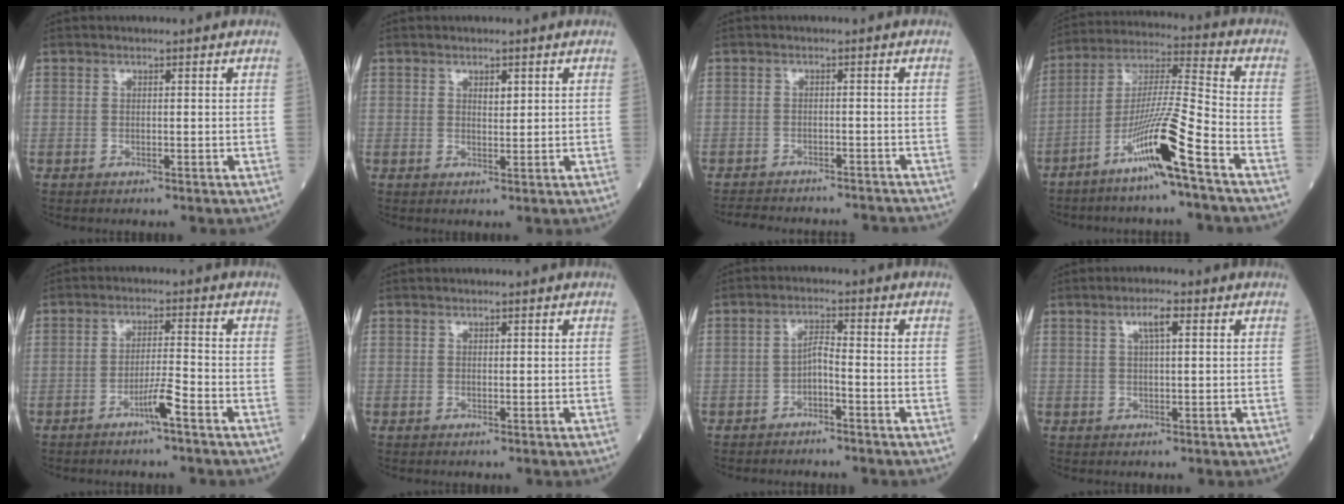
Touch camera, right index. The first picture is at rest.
{"total": 1.5, "force": [0.7, 0.6, 1.1], "torque": [-0.017, -0.001, 0.012]}
{"total": 12.1, "force": [-11.3, 2.7, 3.4], "torque": [-0.064, 0.001, -0.139]}
{"total": 13.0, "force": [-7.2, -1.1, 10.8], "torque": [-0.210, -0.013, -0.139]}
{"total": 3.9, "force": [-2.4, -0.5, 3.0], "torque": [-0.055, -0.003, -0.046]}
{"total": 0.0}
{"total": 2.4, "force": [-1.5, 0.4, 1.8], "torque": [-0.033, 0.005, -0.029]}
{"total": 3.3, "force": [1.4, 0.5, 2.9], "torque": [-0.056, 0.005, 0.024]}